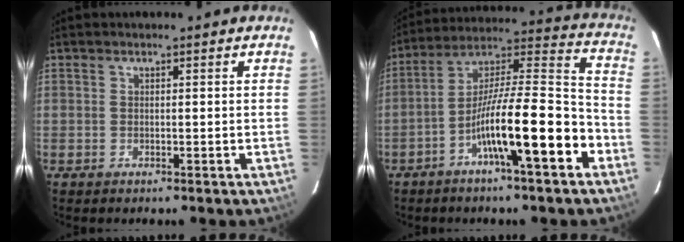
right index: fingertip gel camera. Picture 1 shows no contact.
{"total": 15.8, "force": [-6.9, 1.3, 14.1], "torque": [-0.240, 0.010, -0.117]}